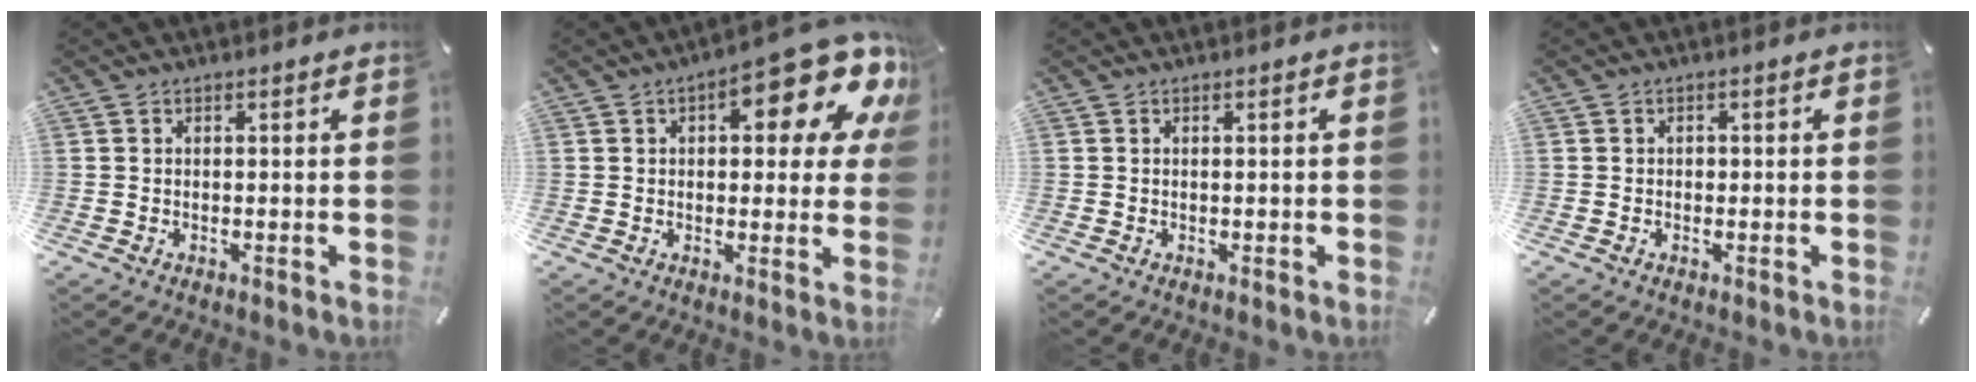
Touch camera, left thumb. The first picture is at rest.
{"total": 15.7, "force": [7.4, 6.3, 12.4], "torque": [-0.151, -0.049, 0.117]}
{"total": 0.0}
{"total": 0.9, "force": [-0.2, 0.8, 0.3], "torque": [-0.006, 0.004, -0.007]}